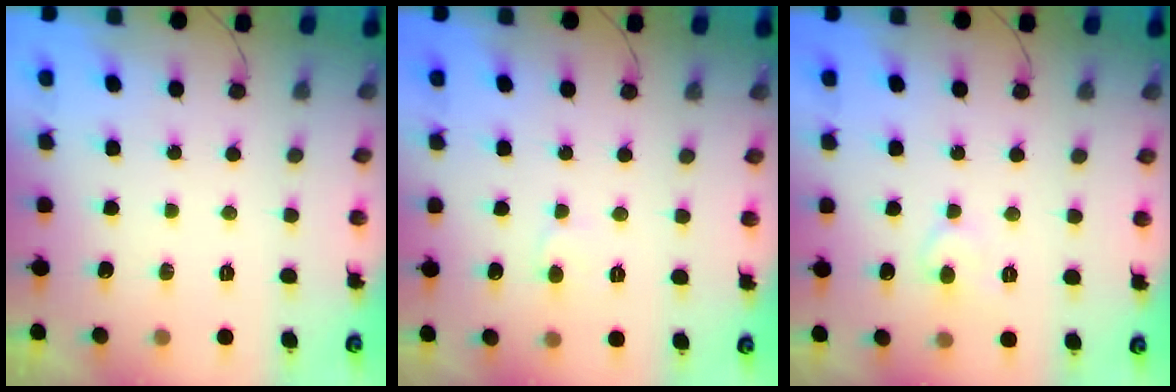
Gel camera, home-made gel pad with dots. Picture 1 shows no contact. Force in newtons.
{"total": 5.1, "press": 5.0, "slide": 0.5}
{"total": 5.9, "press": 5.9, "slide": 0.4}